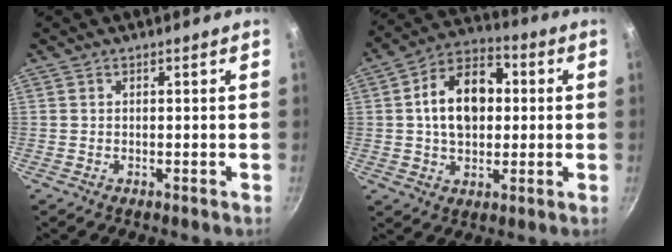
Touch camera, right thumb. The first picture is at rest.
{"total": 14.3, "force": [1.5, 9.8, 10.3], "torque": [-0.132, 0.024, 0.010]}